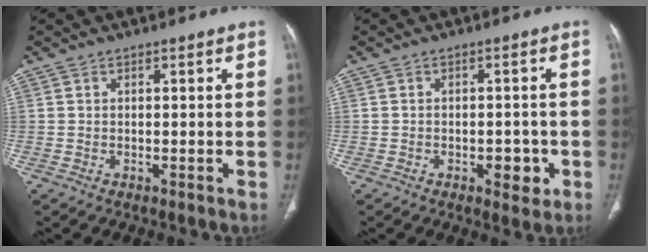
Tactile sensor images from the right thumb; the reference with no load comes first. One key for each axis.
{"total": 4.0, "fx": -1.5, "fy": 2.2, "fz": 2.9, "tx": -0.022, "ty": 0.005, "tz": -0.014}